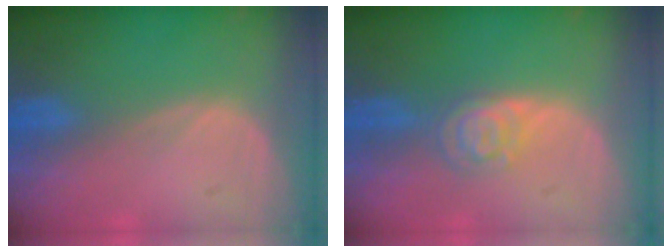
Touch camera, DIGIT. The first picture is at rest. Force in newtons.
{"total": 4.6, "press": 3.9, "slide": 2.4}